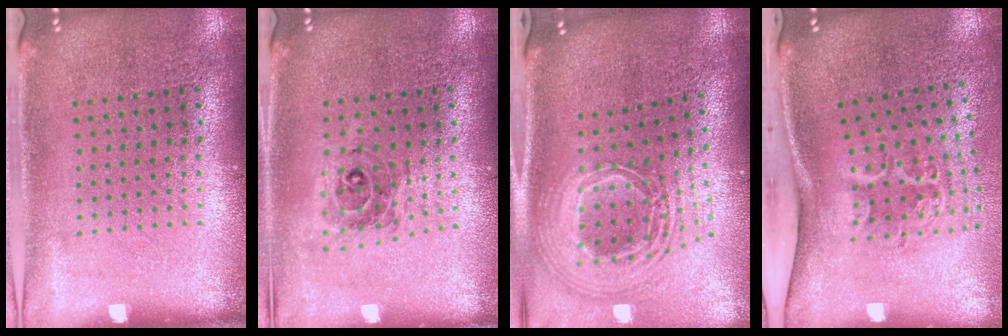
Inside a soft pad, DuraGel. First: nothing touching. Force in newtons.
{"total": 0.6, "press": 0.6, "slide": 0.2}
{"total": 2.7, "press": 1.9, "slide": 2.0}
{"total": 2.2, "press": 1.4, "slide": 1.7}